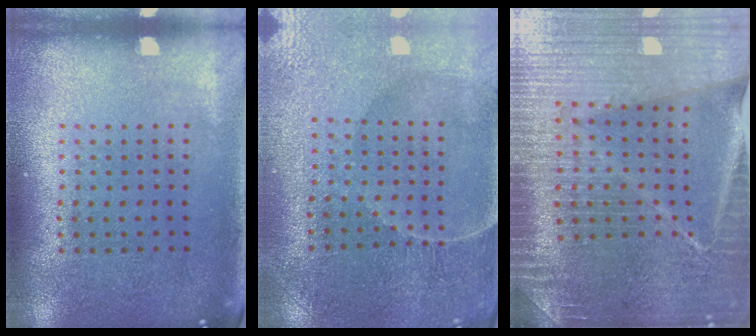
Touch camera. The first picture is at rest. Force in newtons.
{"total": 1.0, "press": 0.9, "slide": 0.3}
{"total": 5.3, "press": 4.8, "slide": 2.2}